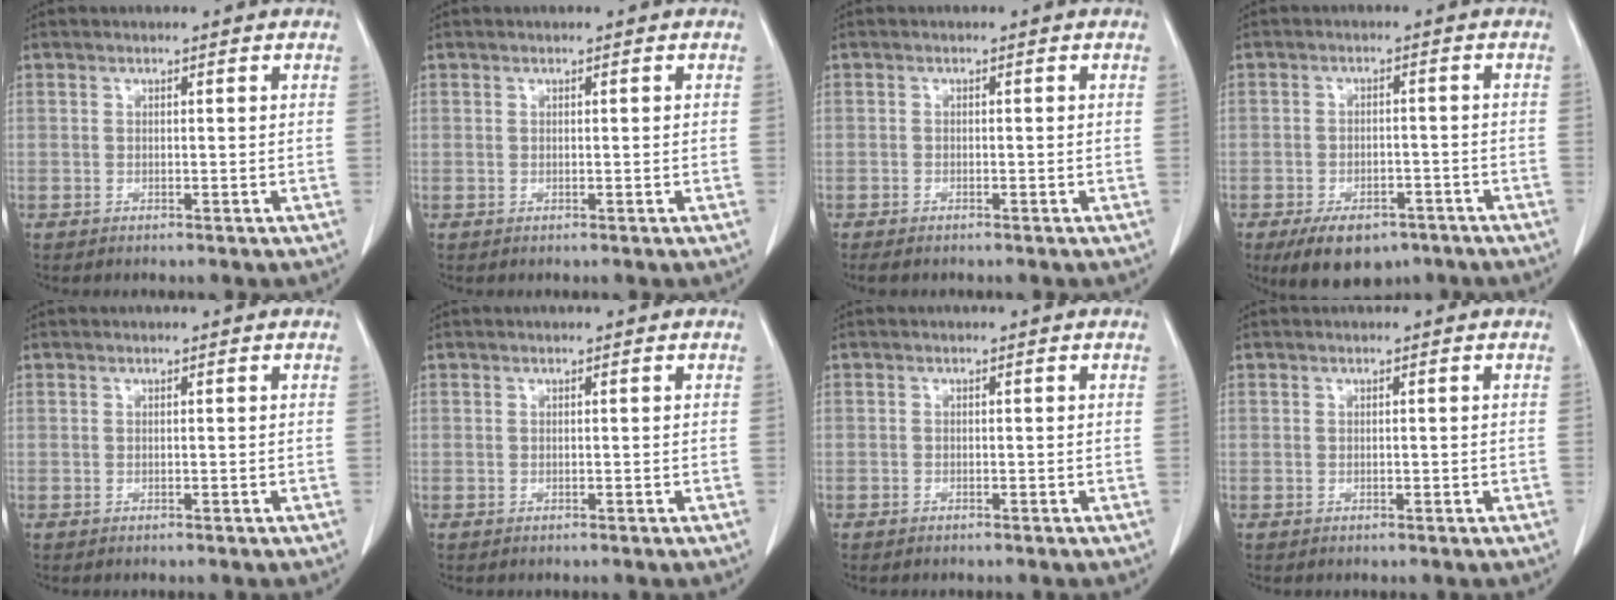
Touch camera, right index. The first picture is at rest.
{"total": 0.0}
{"total": 3.0, "force": [-2.1, 1.3, 1.7], "torque": [-0.036, -0.004, -0.029]}
{"total": 10.6, "force": [-7.2, 5.6, 5.5], "torque": [-0.091, 0.001, -0.108]}
{"total": 0.0}
{"total": 0.0}
{"total": 0.9, "force": [-0.5, 0.6, 0.5], "torque": [-0.011, 0.001, -0.007]}
{"total": 0.9, "force": [-0.1, 0.5, 0.7], "torque": [-0.020, 0.000, 0.000]}